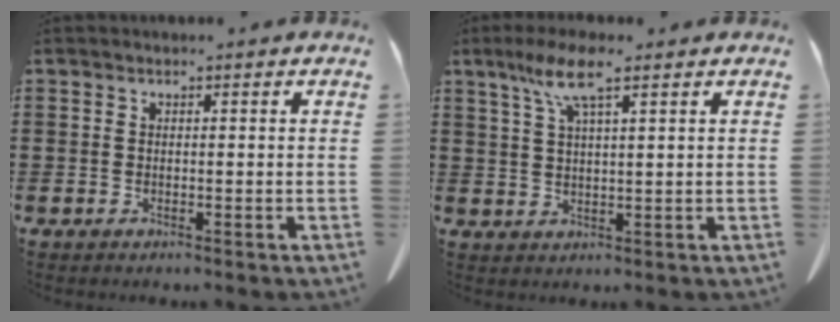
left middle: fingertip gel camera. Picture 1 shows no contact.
{"total": 6.8, "force": [4.0, 0.8, 5.4], "torque": [-0.114, 0.002, 0.070]}